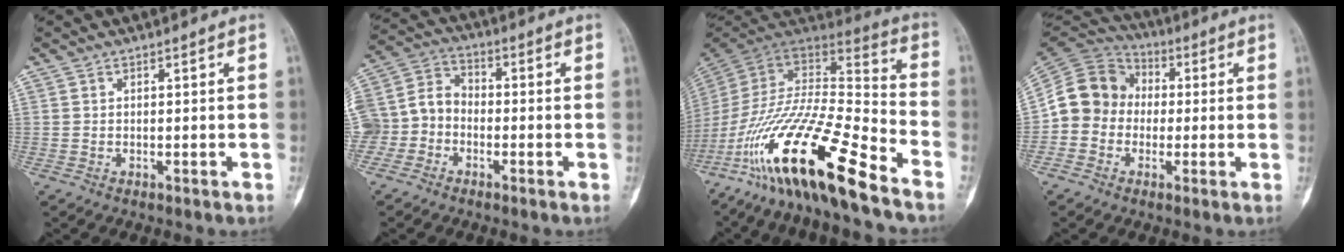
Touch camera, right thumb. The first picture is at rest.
{"total": 9.6, "force": [-2.8, 8.3, 4.0], "torque": [-0.067, 0.044, -0.060]}
{"total": 26.3, "force": [-16.4, 5.4, 19.8], "torque": [-0.390, 0.046, -0.292]}
{"total": 11.7, "force": [-0.5, 10.5, 5.0], "torque": [-0.068, 0.033, -0.022]}